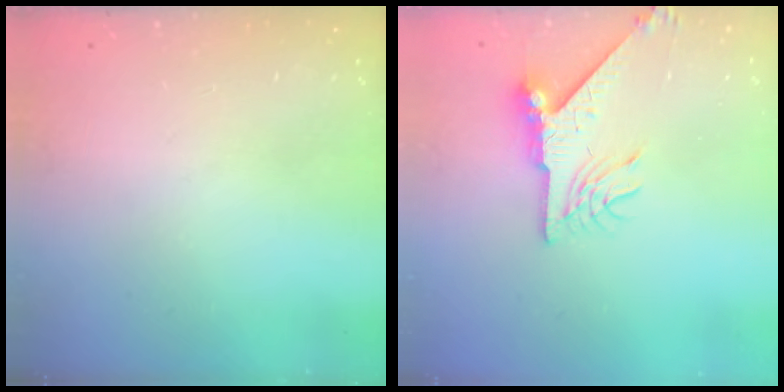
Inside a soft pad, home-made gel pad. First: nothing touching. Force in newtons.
{"total": 9.9, "press": 9.8, "slide": 1.1}